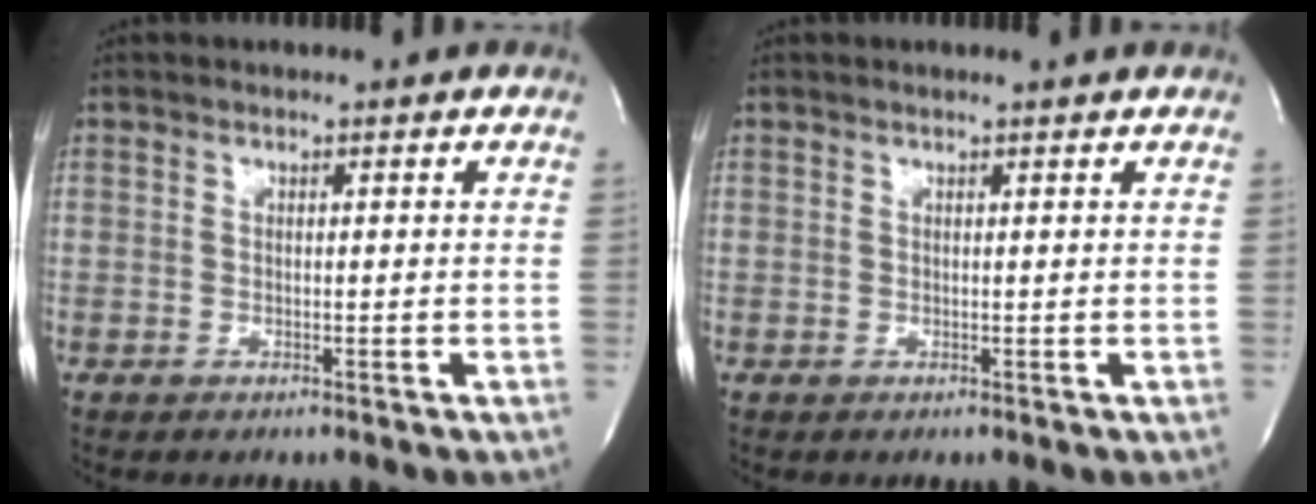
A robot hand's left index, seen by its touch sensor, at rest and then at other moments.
{"total": 1.2, "force": [1.0, -0.3, 0.5], "torque": [-0.013, 0.001, 0.014]}